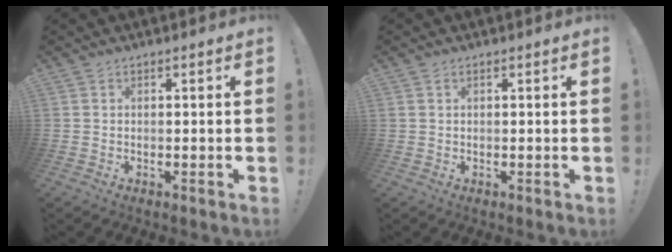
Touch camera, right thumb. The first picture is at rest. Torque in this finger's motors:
{"motor_torque": [-0.05, -0.14, 0.27, -0.11, 0.07]}